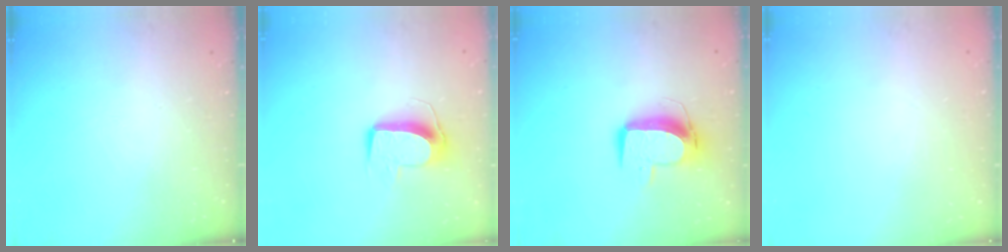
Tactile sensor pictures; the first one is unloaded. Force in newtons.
{"total": 9.7, "press": 9.7, "slide": 0.6}
{"total": 11.1, "press": 11.0, "slide": 1.2}
{"total": 0.0}